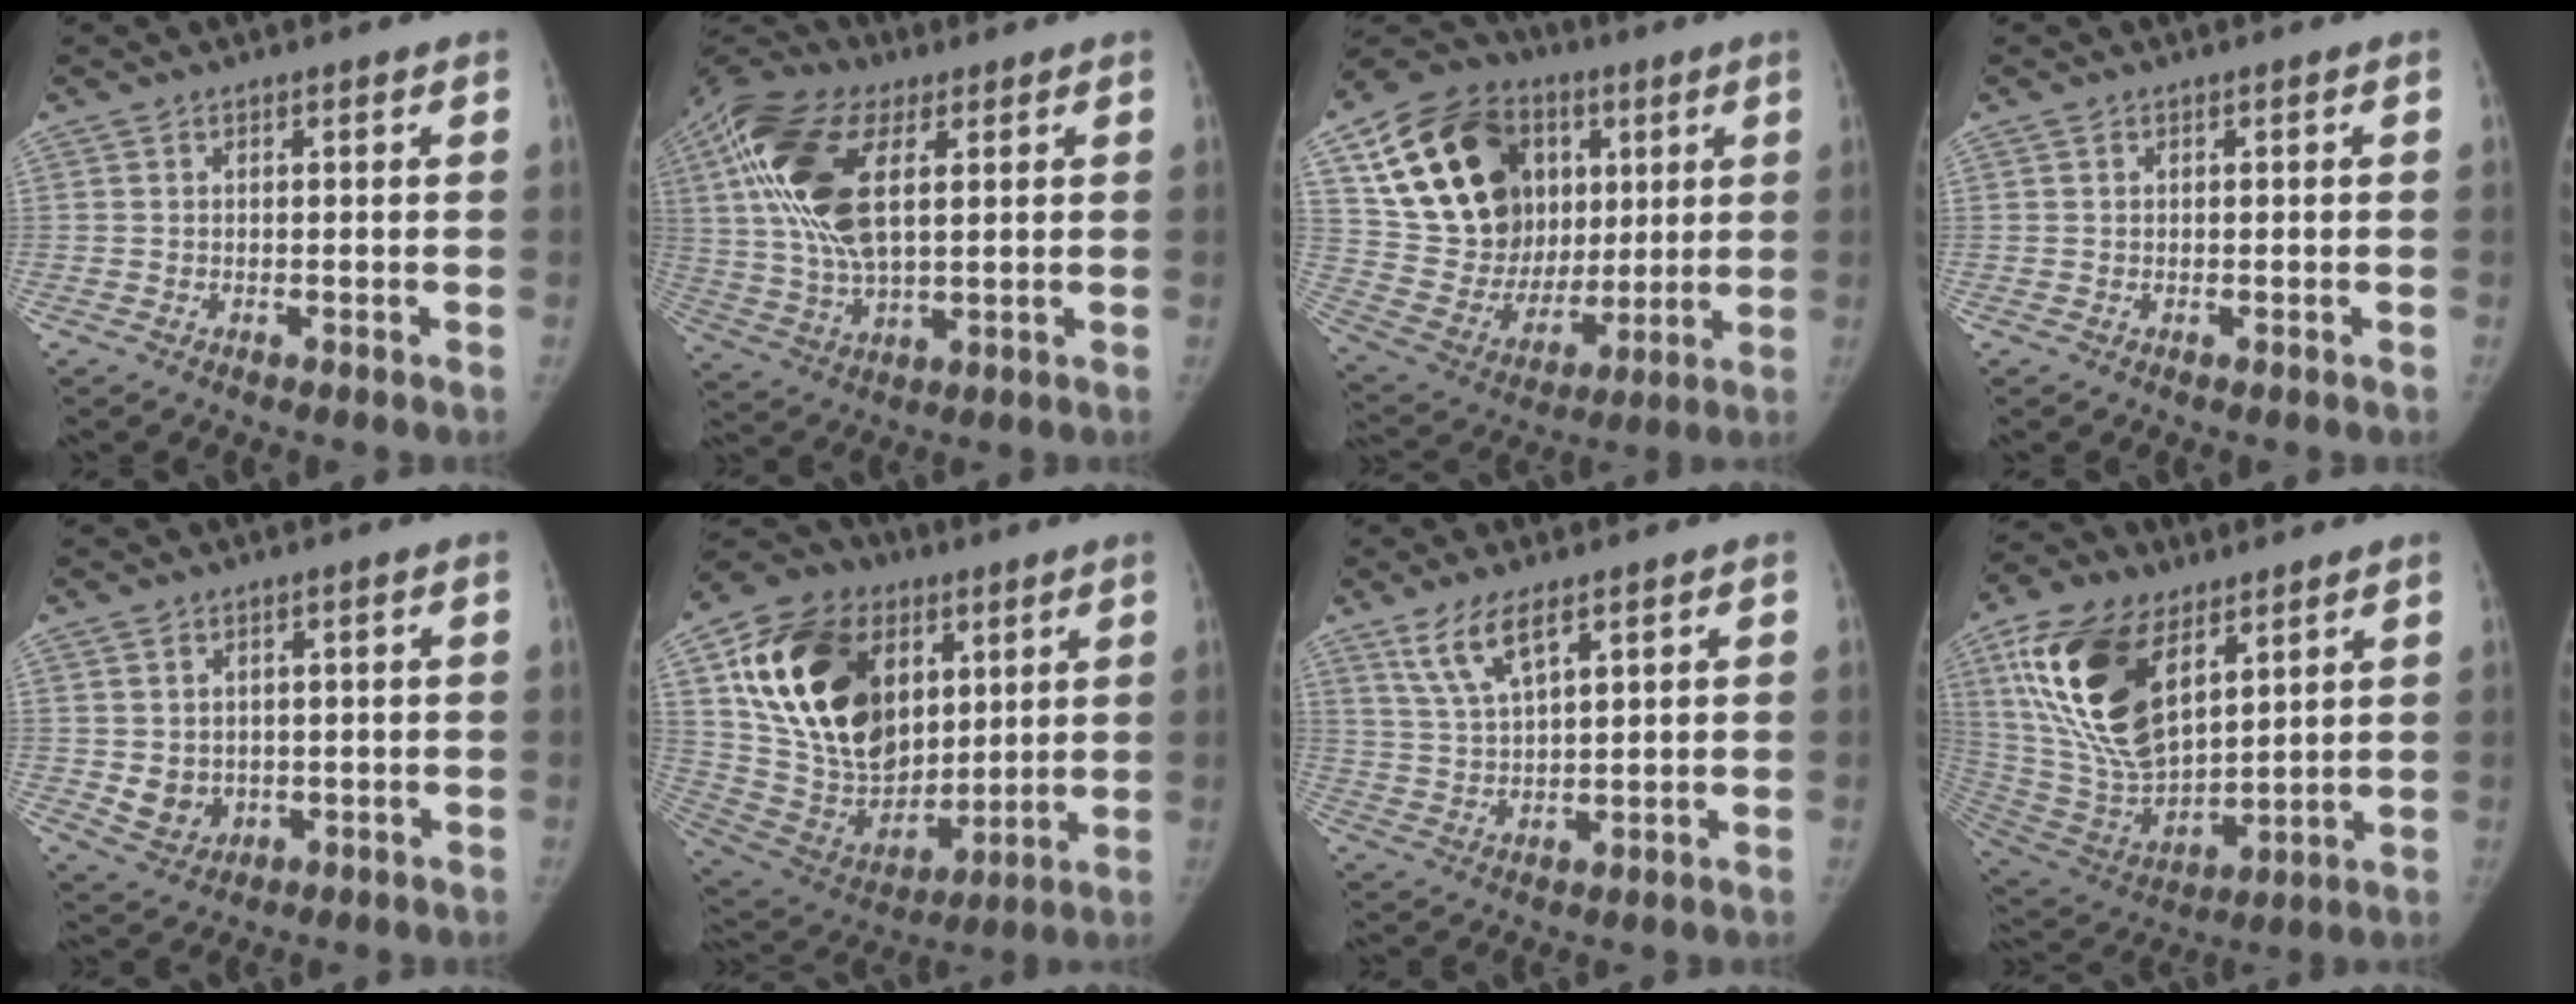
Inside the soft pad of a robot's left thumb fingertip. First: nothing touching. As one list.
[{"total": 19.8, "force": [5.5, 9.9, 16.2], "torque": [-0.338, 0.004, 0.095]}, {"total": 27.1, "force": [9.0, 19.7, 16.4], "torque": [-0.268, 0.009, 0.167]}, {"total": 0.0}, {"total": 5.7, "force": [-0.3, 5.0, 2.7], "torque": [-0.024, 0.004, 0.013]}, {"total": 28.3, "force": [8.6, 19.9, 18.3], "torque": [-0.319, -0.012, 0.162]}, {"total": 7.4, "force": [4.2, 2.5, 5.6], "torque": [-0.104, -0.014, 0.091]}, {"total": 23.3, "force": [9.9, 12.4, 17.0], "torque": [-0.313, -0.040, 0.193]}]